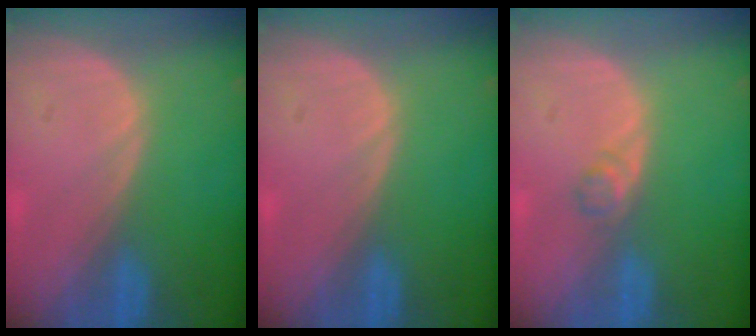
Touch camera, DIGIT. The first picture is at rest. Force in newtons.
{"total": 0.0}
{"total": 1.6, "press": 1.6, "slide": 0.2}